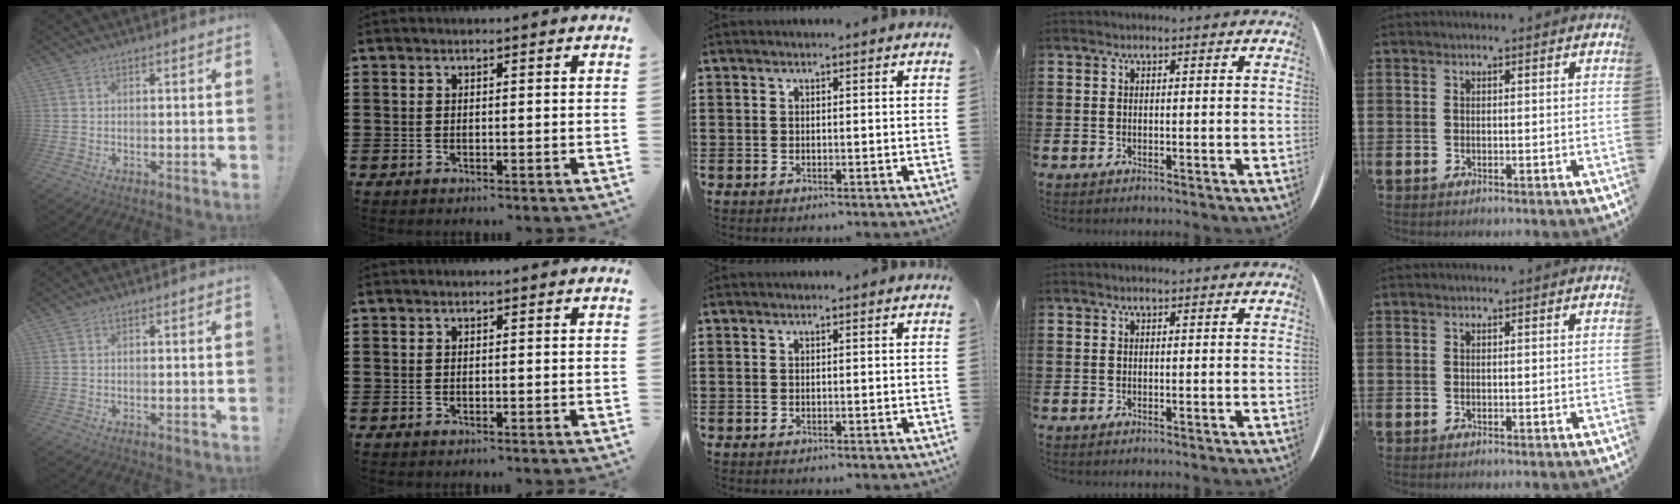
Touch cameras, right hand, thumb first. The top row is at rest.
{}